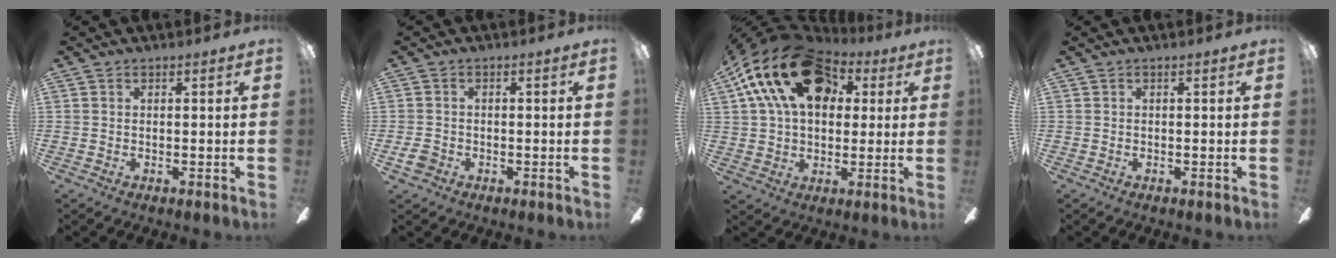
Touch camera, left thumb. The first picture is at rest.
{"total": 3.1, "force": [-1.4, 2.4, 1.5], "torque": [-0.036, 0.005, -0.028]}
{"total": 21.4, "force": [8.8, 13.7, 13.9], "torque": [-0.258, -0.018, 0.153]}
{"total": 0.0}